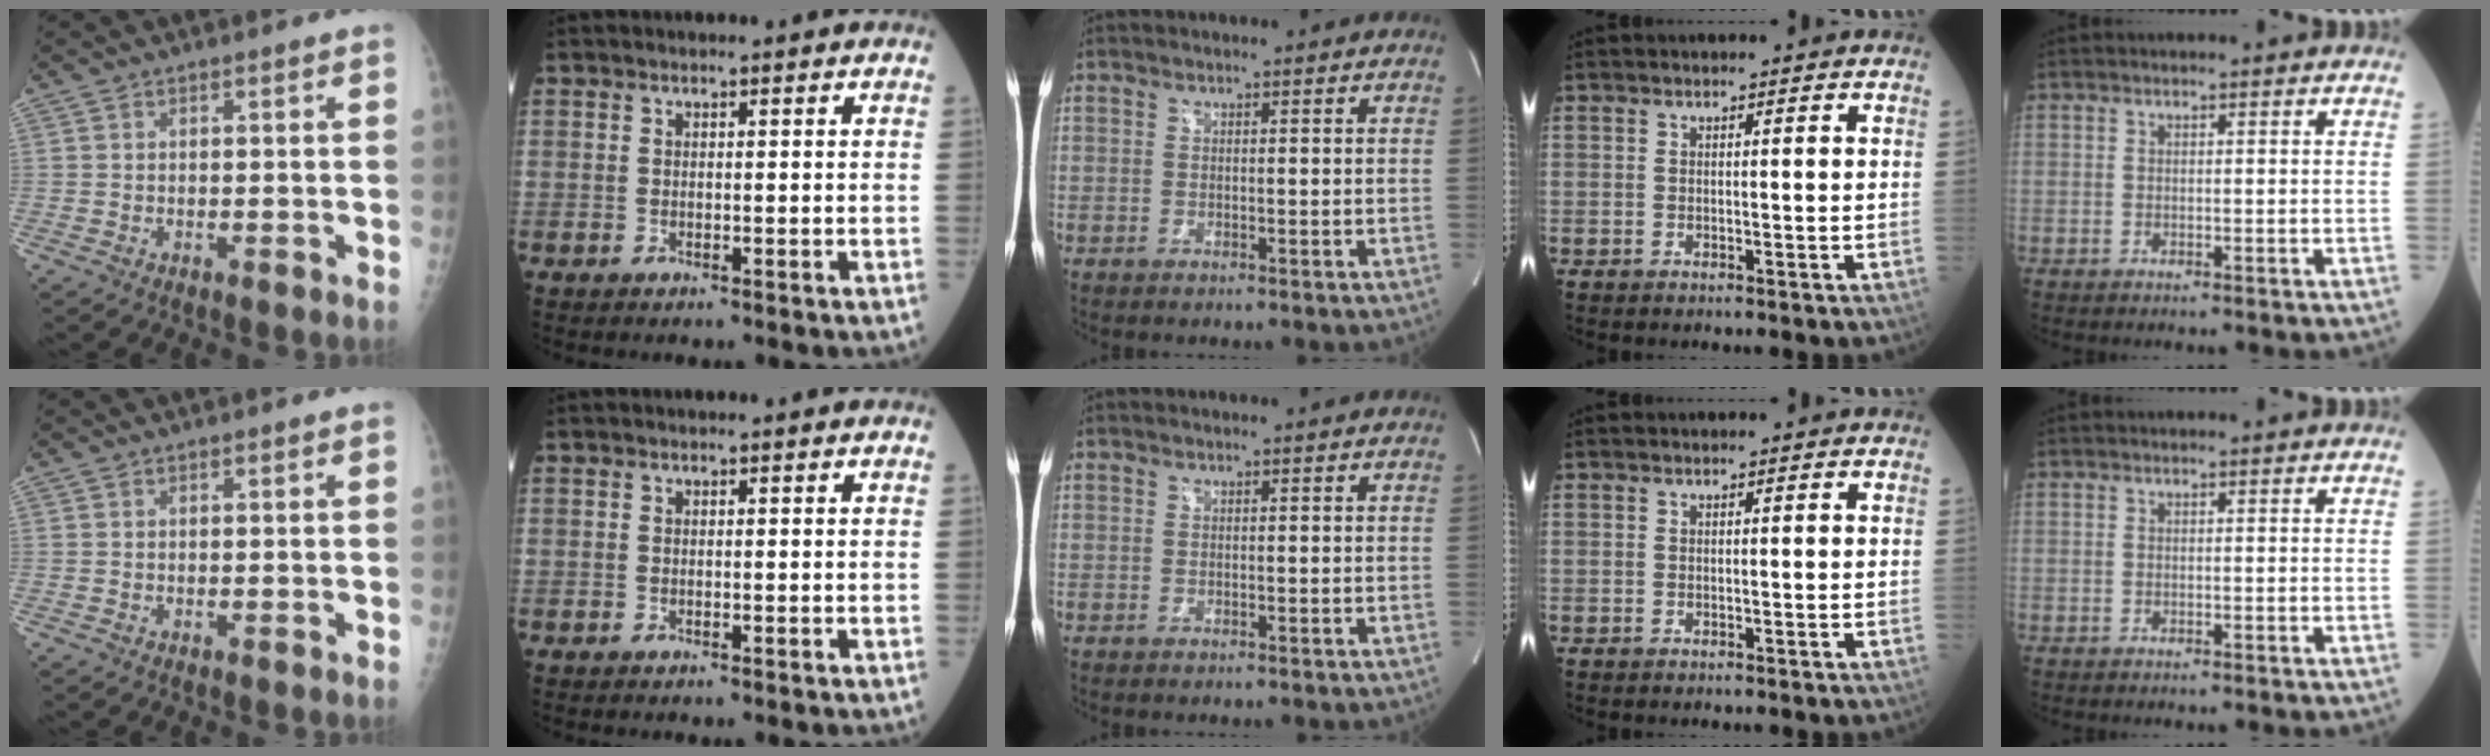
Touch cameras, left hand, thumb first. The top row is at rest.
{}